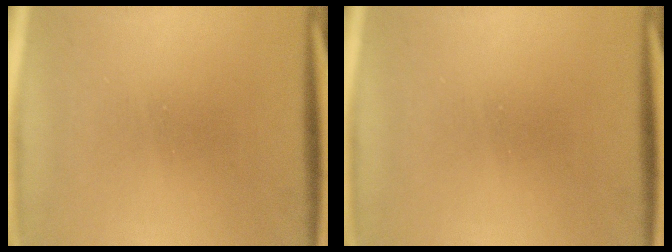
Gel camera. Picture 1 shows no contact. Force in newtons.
{"total": 0.0}